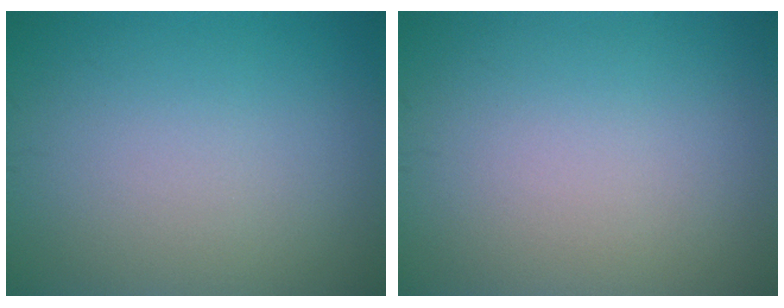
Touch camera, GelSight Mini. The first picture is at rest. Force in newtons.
{"total": 0.0}